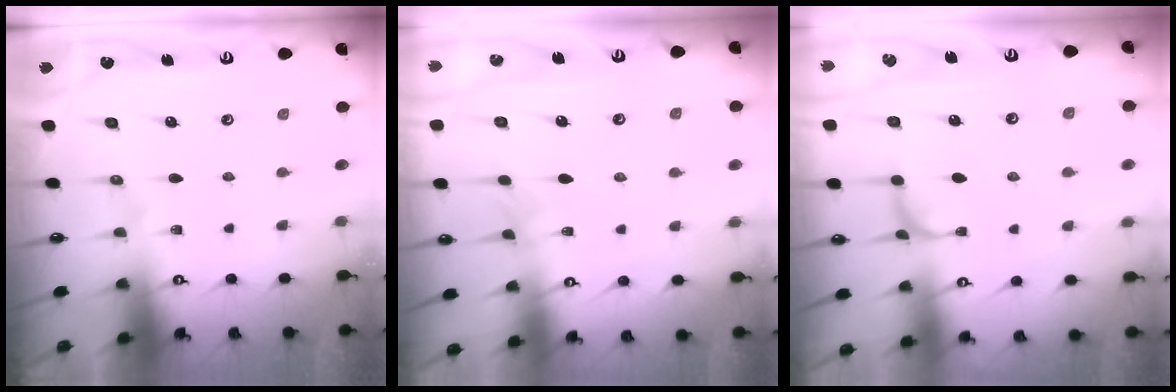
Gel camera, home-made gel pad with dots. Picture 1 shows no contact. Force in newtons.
{"total": 0.0}
{"total": 1.2, "press": 1.0, "slide": 0.6}